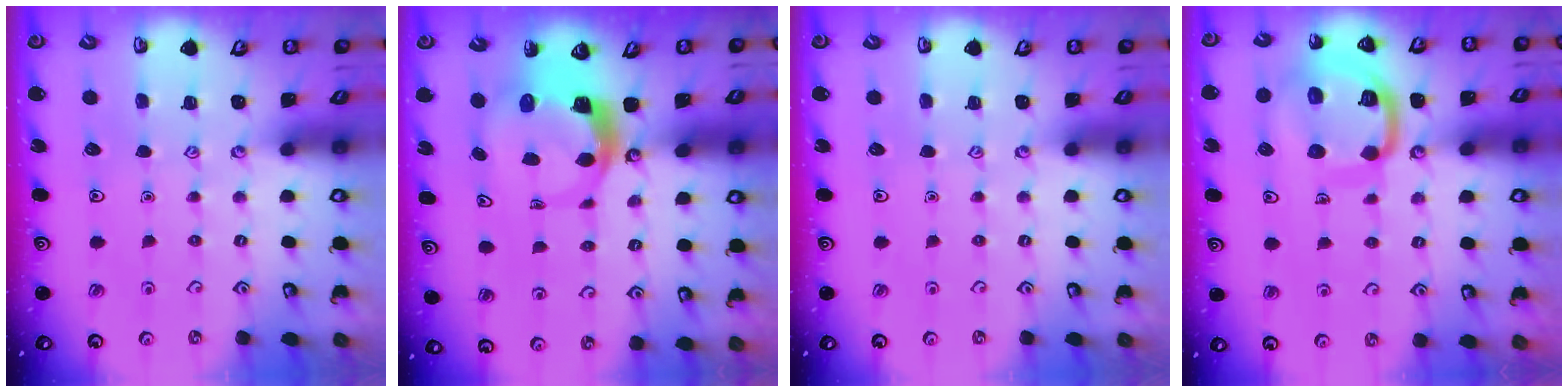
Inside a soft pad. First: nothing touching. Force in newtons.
{"total": 6.6, "press": 6.5, "slide": 1.2}
{"total": 0.0}
{"total": 15.0, "press": 14.9, "slide": 1.6}